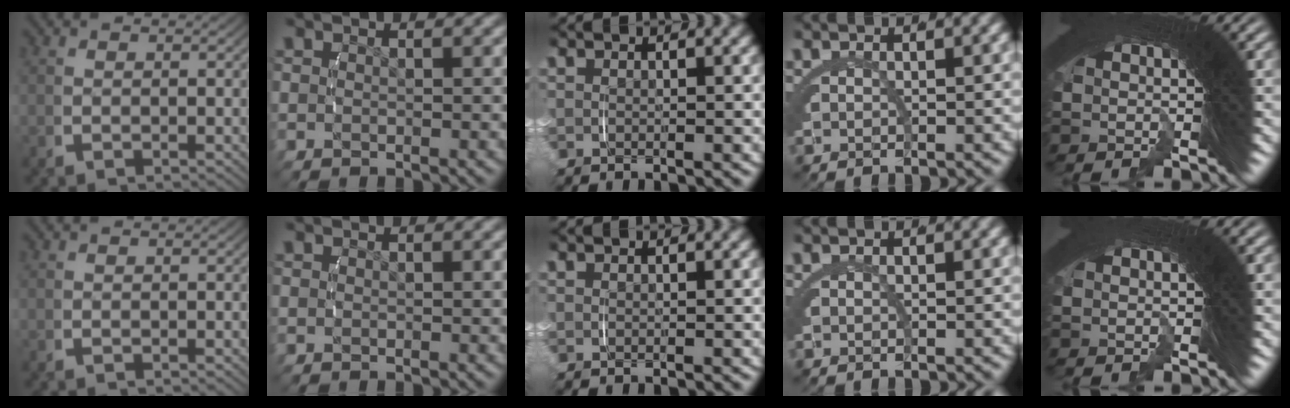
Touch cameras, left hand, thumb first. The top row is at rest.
{}